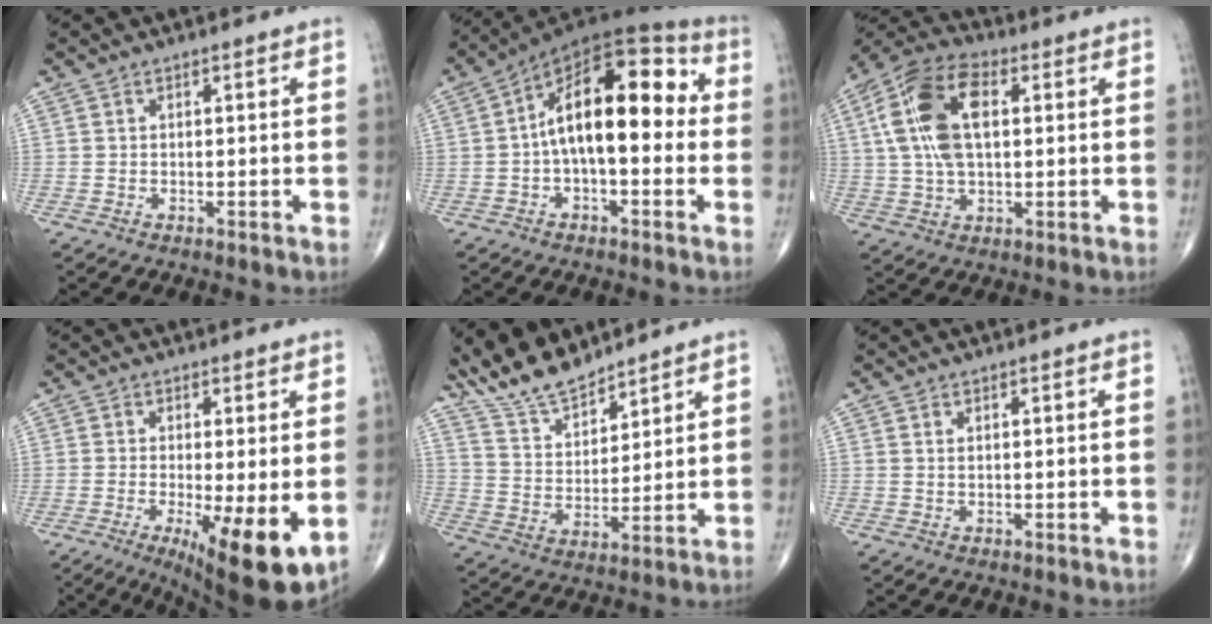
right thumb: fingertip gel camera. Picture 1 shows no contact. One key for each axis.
{"total": 17.2, "fx": 0.9, "fy": 8.4, "fz": 14.9, "tx": -0.209, "ty": 0.047, "tz": 0.001}
{"total": 15.2, "fx": 3.0, "fy": 8.0, "fz": 12.6, "tx": -0.252, "ty": 0.021, "tz": 0.053}
{"total": 12.0, "fx": -3.1, "fy": 3.1, "fz": 11.1, "tx": -0.168, "ty": -0.028, "tz": -0.040}
{"total": 10.5, "fx": 9.5, "fy": 3.2, "fz": 3.3, "tx": -0.049, "ty": -0.050, "tz": 0.187}
{"total": 0.7, "fx": 0.3, "fy": 0.2, "fz": 0.5, "tx": -0.010, "ty": 0.001, "tz": 0.007}